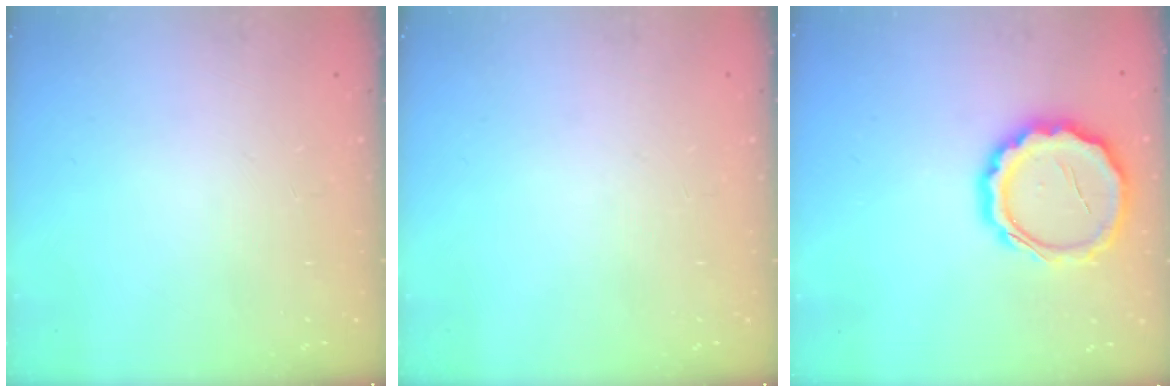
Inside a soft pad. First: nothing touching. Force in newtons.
{"total": 0.0}
{"total": 13.5, "press": 13.4, "slide": 1.8}